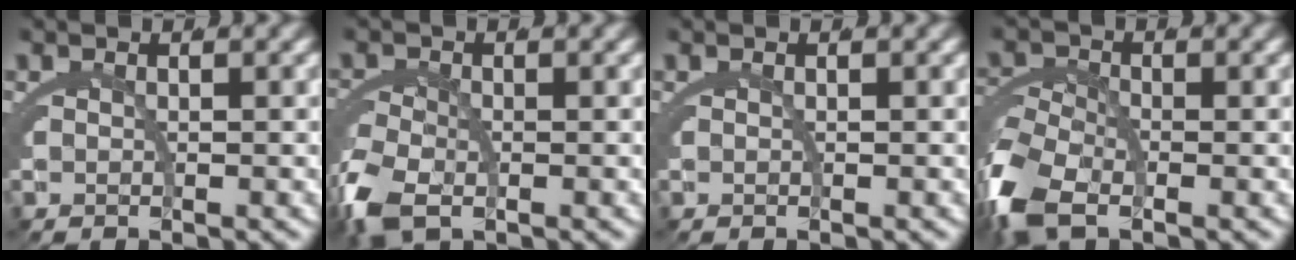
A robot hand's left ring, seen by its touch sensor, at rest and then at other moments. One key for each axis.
{"total": 3.8, "fx": -1.6, "fy": 2.1, "fz": 2.7, "tx": -0.073, "ty": -0.016, "tz": -0.016}
{"total": 0.0}
{"total": 4.3, "fx": -2.1, "fy": 2.3, "fz": 3.0, "tx": -0.078, "ty": -0.015, "tz": -0.028}